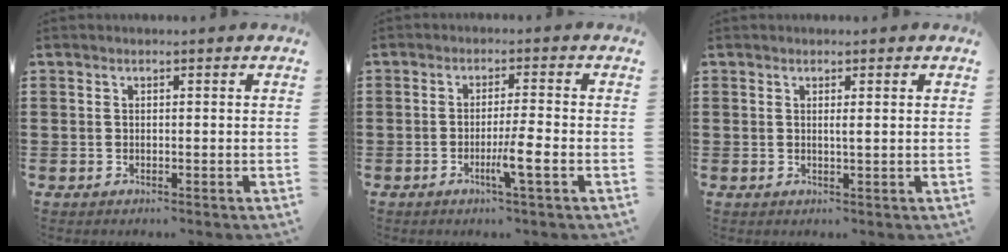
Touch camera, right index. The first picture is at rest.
{"total": 4.8, "force": [-1.8, -0.1, 4.4], "torque": [-0.080, -0.013, -0.034]}
{"total": 1.0, "force": [0.2, -0.1, 1.0], "torque": [-0.019, -0.003, 0.004]}